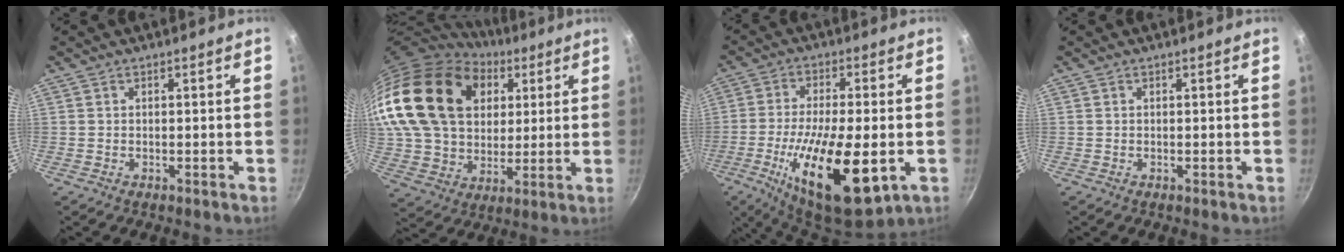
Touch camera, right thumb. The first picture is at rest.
{"total": 28.9, "force": [10.7, 20.5, 17.3], "torque": [-0.316, -0.001, 0.199]}
{"total": 20.0, "force": [-5.7, 7.0, 17.9], "torque": [-0.312, 0.002, -0.095]}
{"total": 0.0}